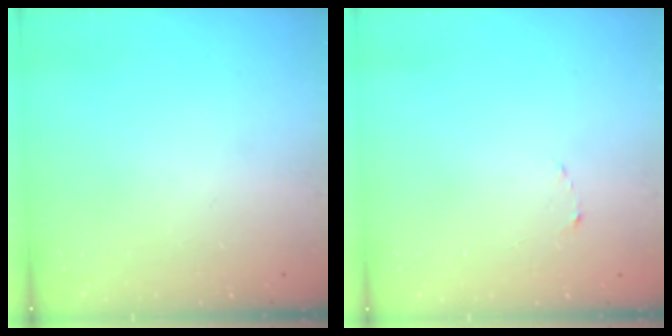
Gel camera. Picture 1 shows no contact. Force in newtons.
{"total": 1.5, "press": 1.5, "slide": 0.2}